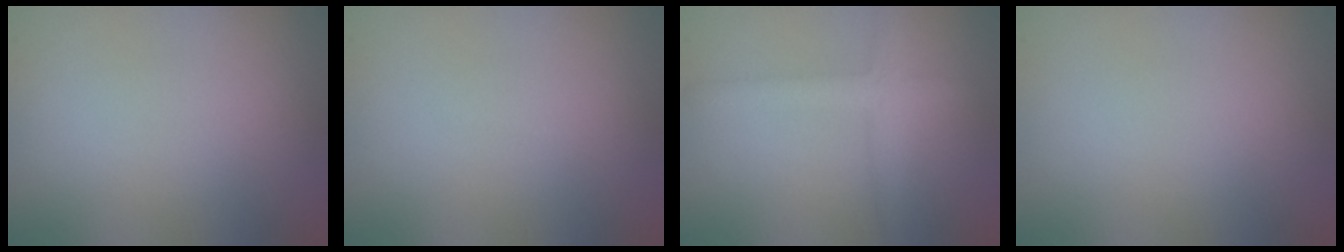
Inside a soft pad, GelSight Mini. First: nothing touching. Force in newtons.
{"total": 0.0}
{"total": 2.6, "press": 2.6, "slide": 0.1}
{"total": 0.0}